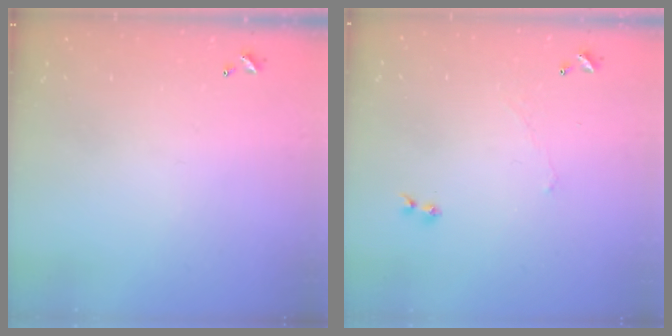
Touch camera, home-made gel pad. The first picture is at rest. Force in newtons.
{"total": 1.5, "press": 1.4, "slide": 0.6}